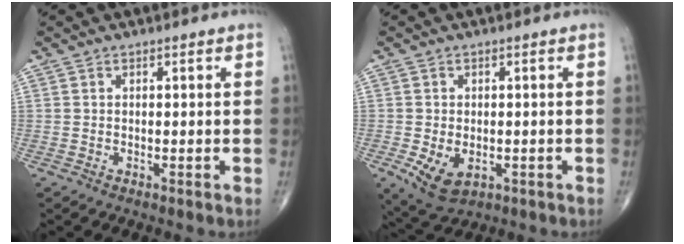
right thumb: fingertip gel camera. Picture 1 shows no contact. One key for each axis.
{"total": 6.7, "fx": -1.9, "fy": 4.2, "fz": 4.8, "tx": -0.082, "ty": -0.006, "tz": -0.019}